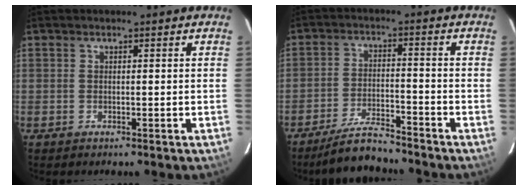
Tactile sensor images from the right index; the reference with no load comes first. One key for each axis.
{"total": 6.6, "fx": -6.2, "fy": 1.0, "fz": 2.1, "tx": -0.042, "ty": -0.009, "tz": -0.110}